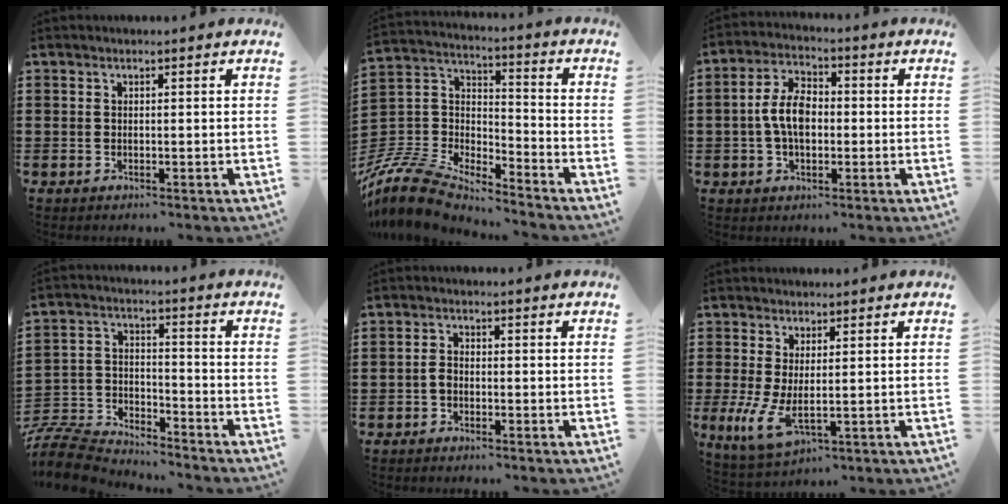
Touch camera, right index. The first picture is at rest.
{"total": 9.5, "force": [-8.7, 2.3, 2.8], "torque": [-0.095, -0.003, -0.184]}
{"total": 6.8, "force": [-0.4, 3.9, 5.6], "torque": [-0.117, 0.010, -0.011]}
{"total": 8.1, "force": [-7.9, 1.6, 1.1], "torque": [-0.039, 0.009, -0.163]}
{"total": 1.6, "force": [-0.8, 0.9, 1.1], "torque": [-0.031, 0.000, -0.019]}
{"total": 5.9, "force": [0.2, 2.1, 5.5], "torque": [-0.129, -0.019, 0.006]}